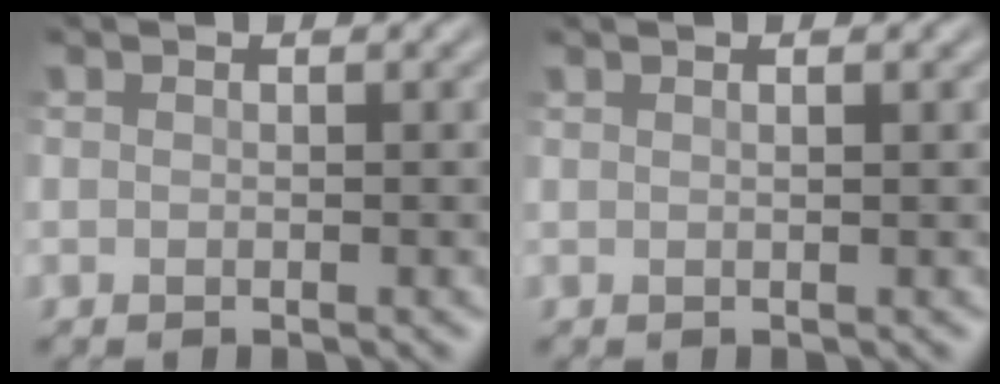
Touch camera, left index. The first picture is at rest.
{"total": 1.7, "force": [0.9, 0.7, 1.2], "torque": [-0.004, -0.002, -0.002]}